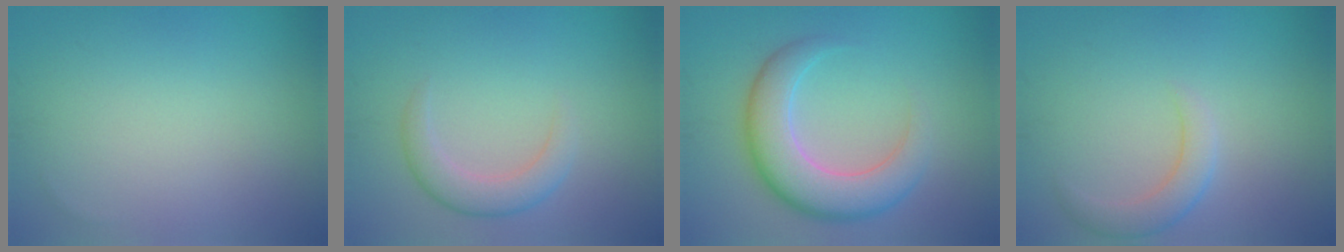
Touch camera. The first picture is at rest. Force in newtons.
{"total": 2.9, "press": 2.9, "slide": 0.2}
{"total": 6.8, "press": 6.8, "slide": 0.6}
{"total": 2.5, "press": 2.5, "slide": 0.2}